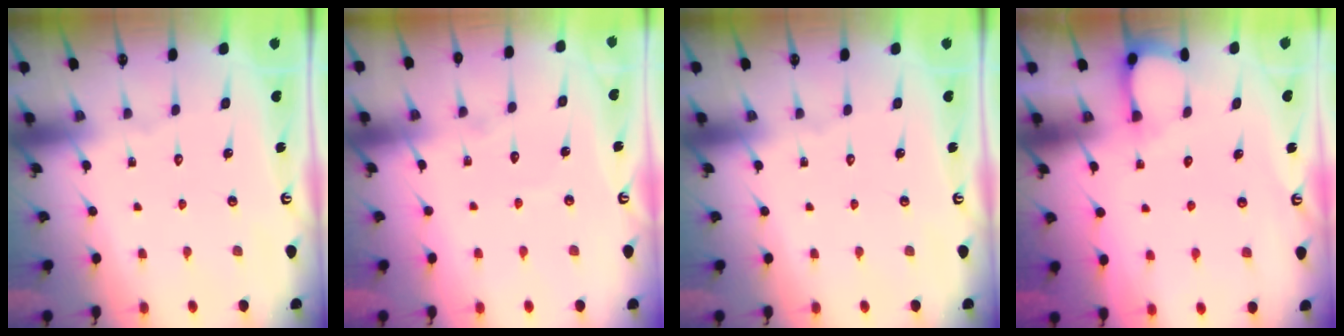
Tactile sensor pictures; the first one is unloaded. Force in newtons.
{"total": 2.6, "press": 2.6, "slide": 0.2}
{"total": 0.0}
{"total": 2.9, "press": 2.9, "slide": 0.4}